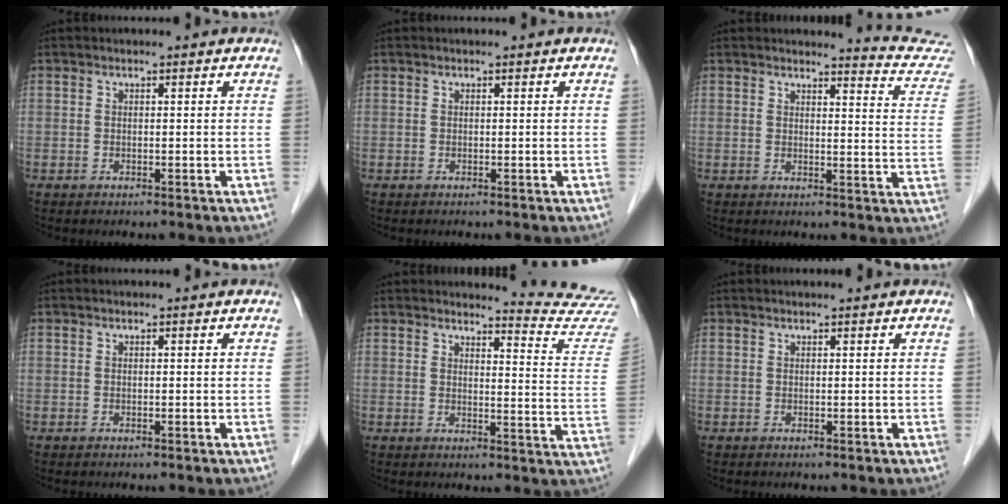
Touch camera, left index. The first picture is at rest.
{"total": 0.0}
{"total": 8.6, "force": [8.6, -0.4, 0.1], "torque": [0.001, -0.072, 0.075]}
{"total": 0.0}
{"total": 11.8, "force": [11.7, -1.5, -0.4], "torque": [0.003, -0.121, 0.113]}
{"total": 1.5, "force": [1.4, 0.0, 0.5], "torque": [-0.008, 0.015, 0.020]}